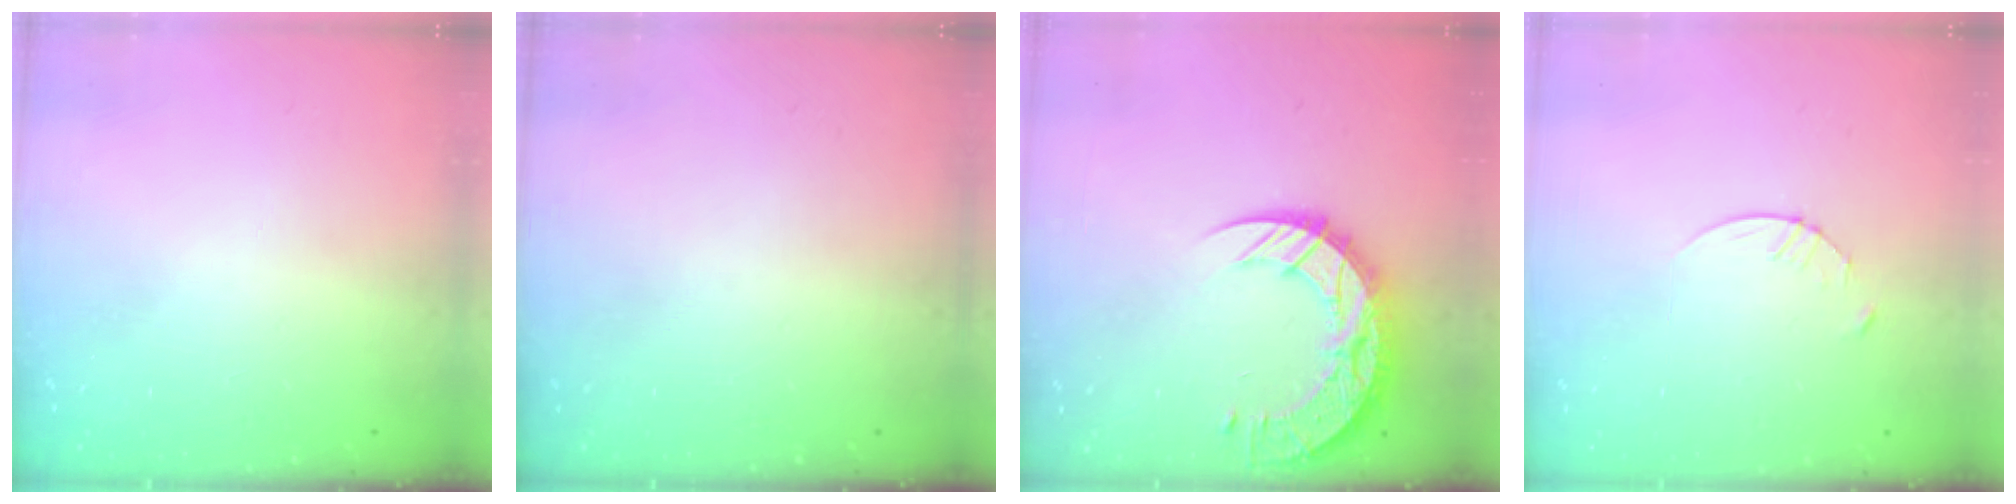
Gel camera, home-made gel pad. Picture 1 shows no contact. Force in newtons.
{"total": 0.0}
{"total": 18.1, "press": 18.0, "slide": 1.4}
{"total": 2.9, "press": 2.9, "slide": 0.4}